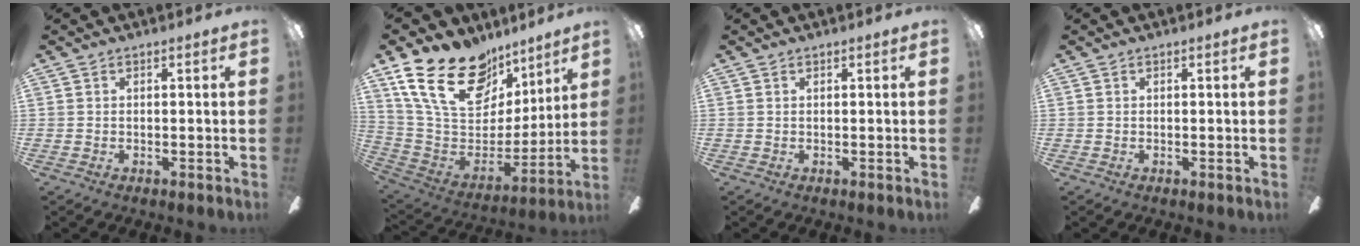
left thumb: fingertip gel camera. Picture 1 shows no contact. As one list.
[{"total": 25.2, "force": [14.9, 14.7, 14.0], "torque": [-0.243, -0.082, 0.280]}, {"total": 0.0}, {"total": 0.0}]